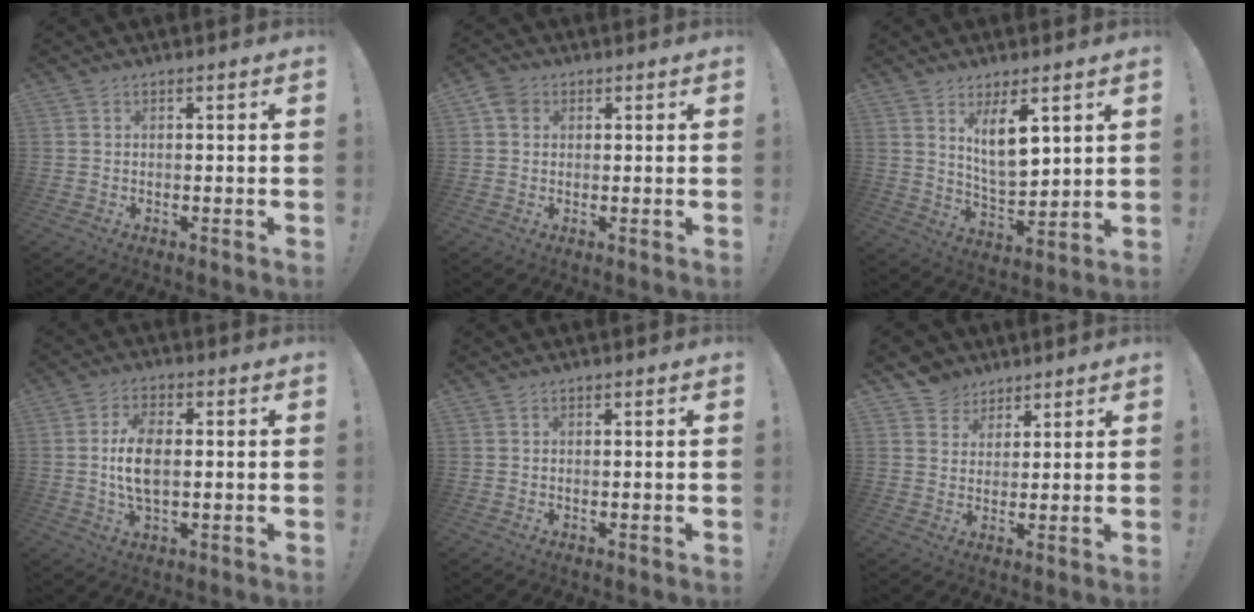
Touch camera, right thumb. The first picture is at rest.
{"total": 4.1, "force": [1.4, 3.4, 1.9], "torque": [-0.025, 0.004, 0.027]}
{"total": 10.6, "force": [5.1, 4.3, 8.2], "torque": [-0.140, -0.034, 0.089]}
{"total": 9.3, "force": [0.4, 4.8, 8.0], "torque": [-0.147, -0.008, 0.002]}
{"total": 0.9, "force": [0.5, 0.7, 0.0], "torque": [0.004, 0.000, 0.010]}
{"total": 6.0, "force": [3.8, 4.5, 0.2], "torque": [-0.013, -0.029, 0.078]}